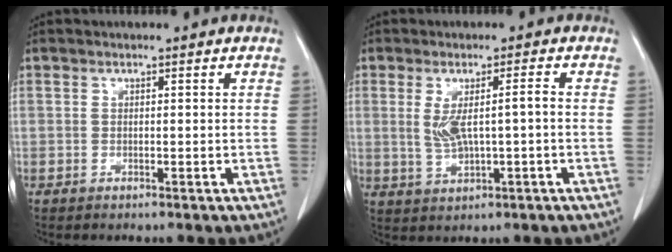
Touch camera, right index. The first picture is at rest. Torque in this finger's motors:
{"motor_torque": [-0.03, 0.10, 0.14, 0.04]}